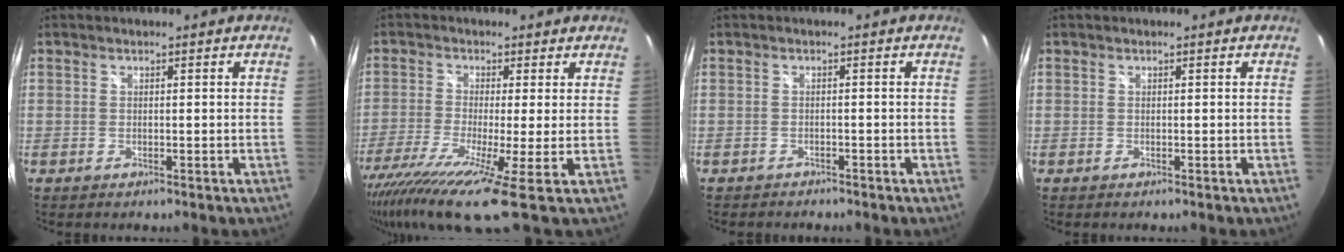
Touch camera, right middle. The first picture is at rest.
{"total": 12.8, "force": [-7.5, 0.0, 10.3], "torque": [-0.223, -0.059, -0.138]}
{"total": 2.1, "force": [-1.9, 0.9, 0.1], "torque": [-0.011, -0.005, -0.031]}
{"total": 0.0}